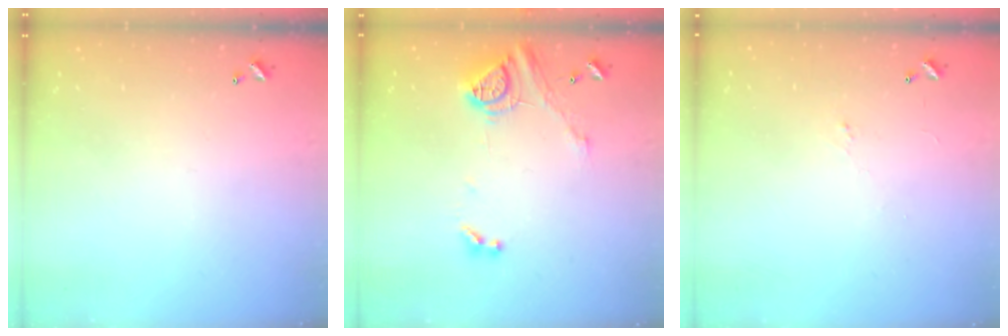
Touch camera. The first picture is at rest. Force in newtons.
{"total": 14.1, "press": 14.0, "slide": 1.6}
{"total": 0.7, "press": 0.4, "slide": 0.6}